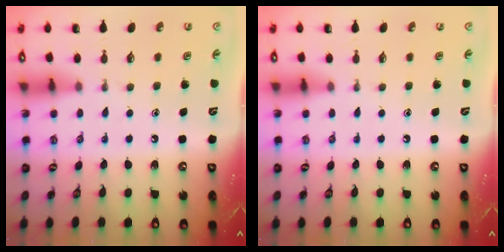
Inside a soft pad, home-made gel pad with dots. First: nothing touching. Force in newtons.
{"total": 0.0}